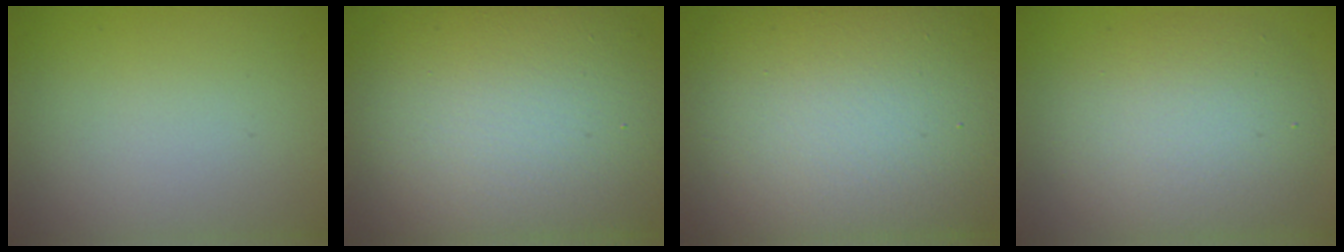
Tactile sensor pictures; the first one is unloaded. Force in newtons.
{"total": 15.2, "press": 15.2, "slide": 0.5}
{"total": 17.7, "press": 17.7, "slide": 0.9}
{"total": 6.7, "press": 6.7, "slide": 0.8}